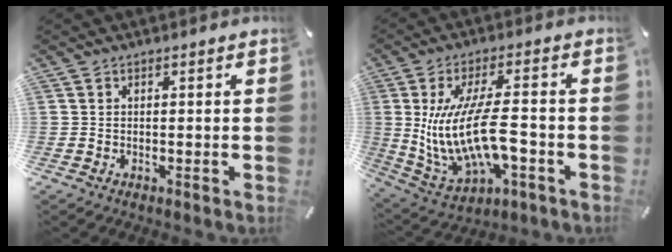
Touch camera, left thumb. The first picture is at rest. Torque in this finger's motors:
{"motor_torque": [0.95, 2.33, 1.52, -1.06, 0.74]}